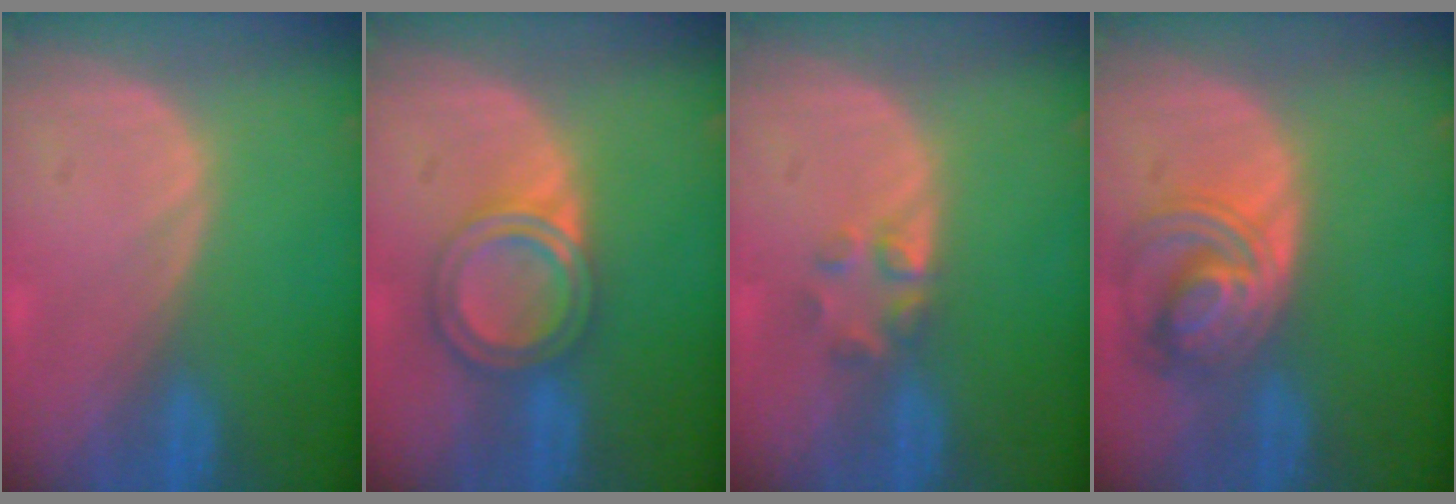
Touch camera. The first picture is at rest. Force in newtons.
{"total": 6.1, "press": 5.5, "slide": 2.8}
{"total": 2.6, "press": 2.6, "slide": 0.2}
{"total": 6.8, "press": 6.7, "slide": 1.2}